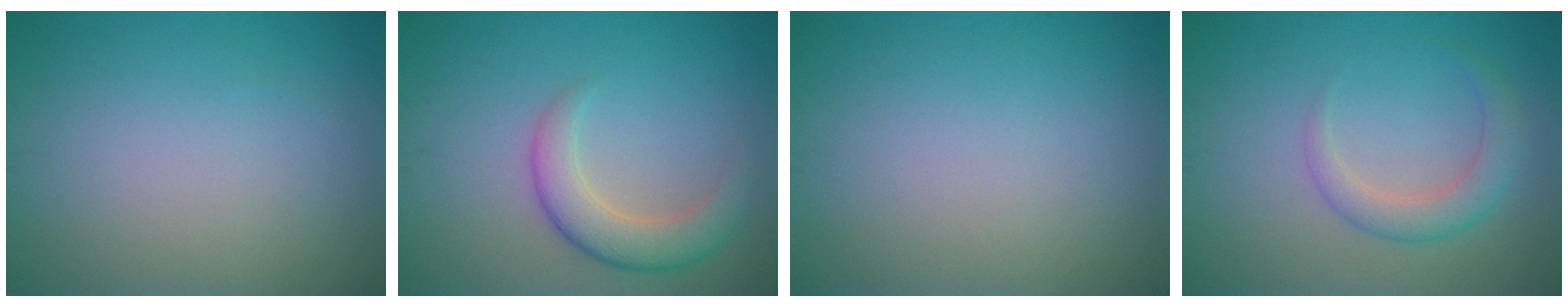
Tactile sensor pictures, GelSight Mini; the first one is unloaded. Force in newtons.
{"total": 4.1, "press": 4.1, "slide": 0.2}
{"total": 0.0}
{"total": 2.8, "press": 2.8, "slide": 0.2}